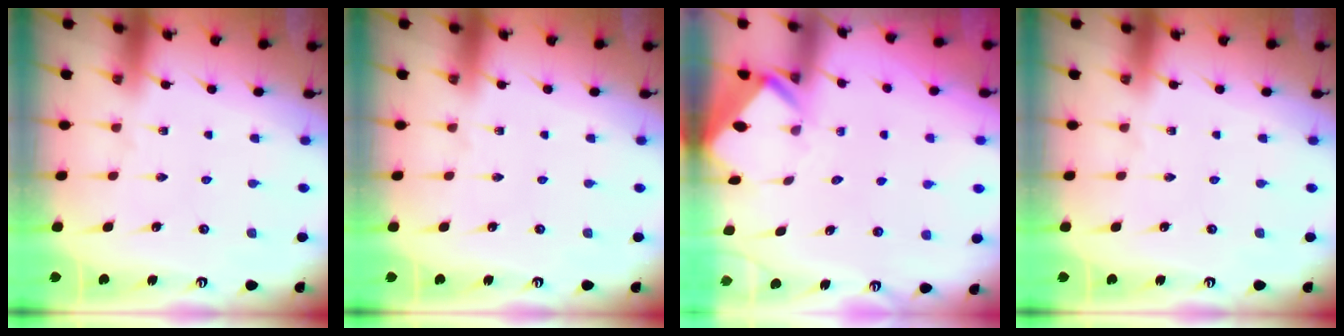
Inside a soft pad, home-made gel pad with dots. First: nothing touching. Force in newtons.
{"total": 0.0}
{"total": 2.5, "press": 2.5, "slide": 0.1}
{"total": 0.0}